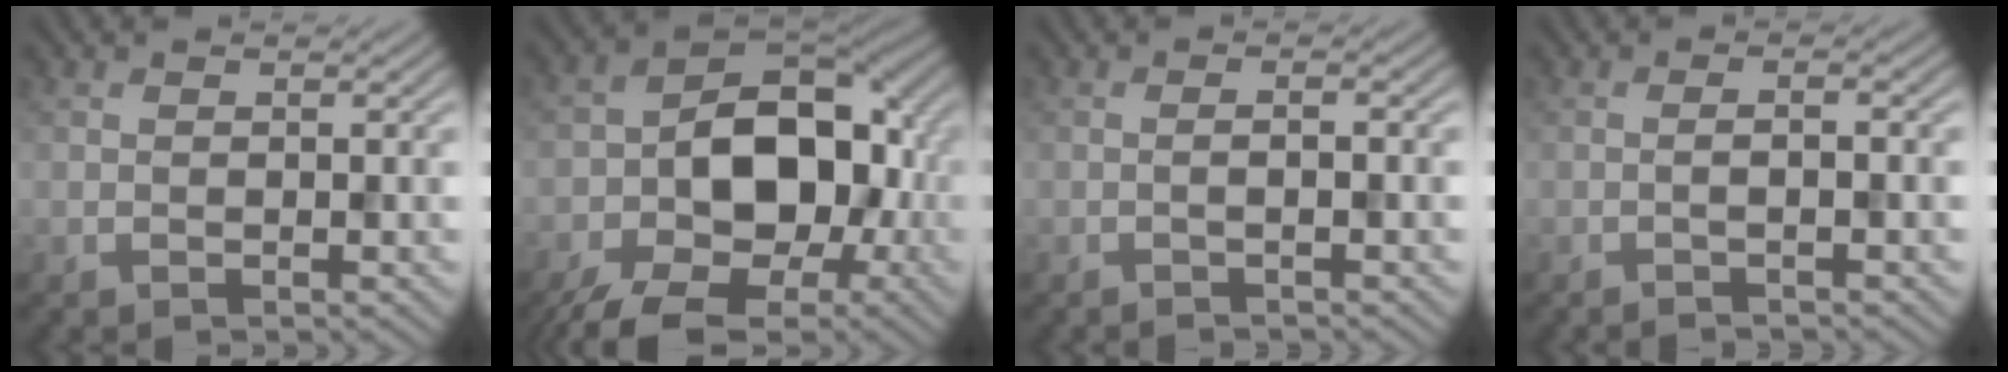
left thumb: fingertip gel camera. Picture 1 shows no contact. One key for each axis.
{"total": 15.1, "fx": -5.1, "fy": 9.3, "fz": 10.7, "tx": -0.191, "ty": -0.019, "tz": -0.092}
{"total": 1.3, "fx": -0.6, "fy": -0.2, "fz": 1.1, "tx": -0.019, "ty": 0.010, "tz": -0.017}
{"total": 1.6, "fx": -0.8, "fy": -0.2, "fz": 1.4, "tx": -0.023, "ty": 0.013, "tz": -0.021}